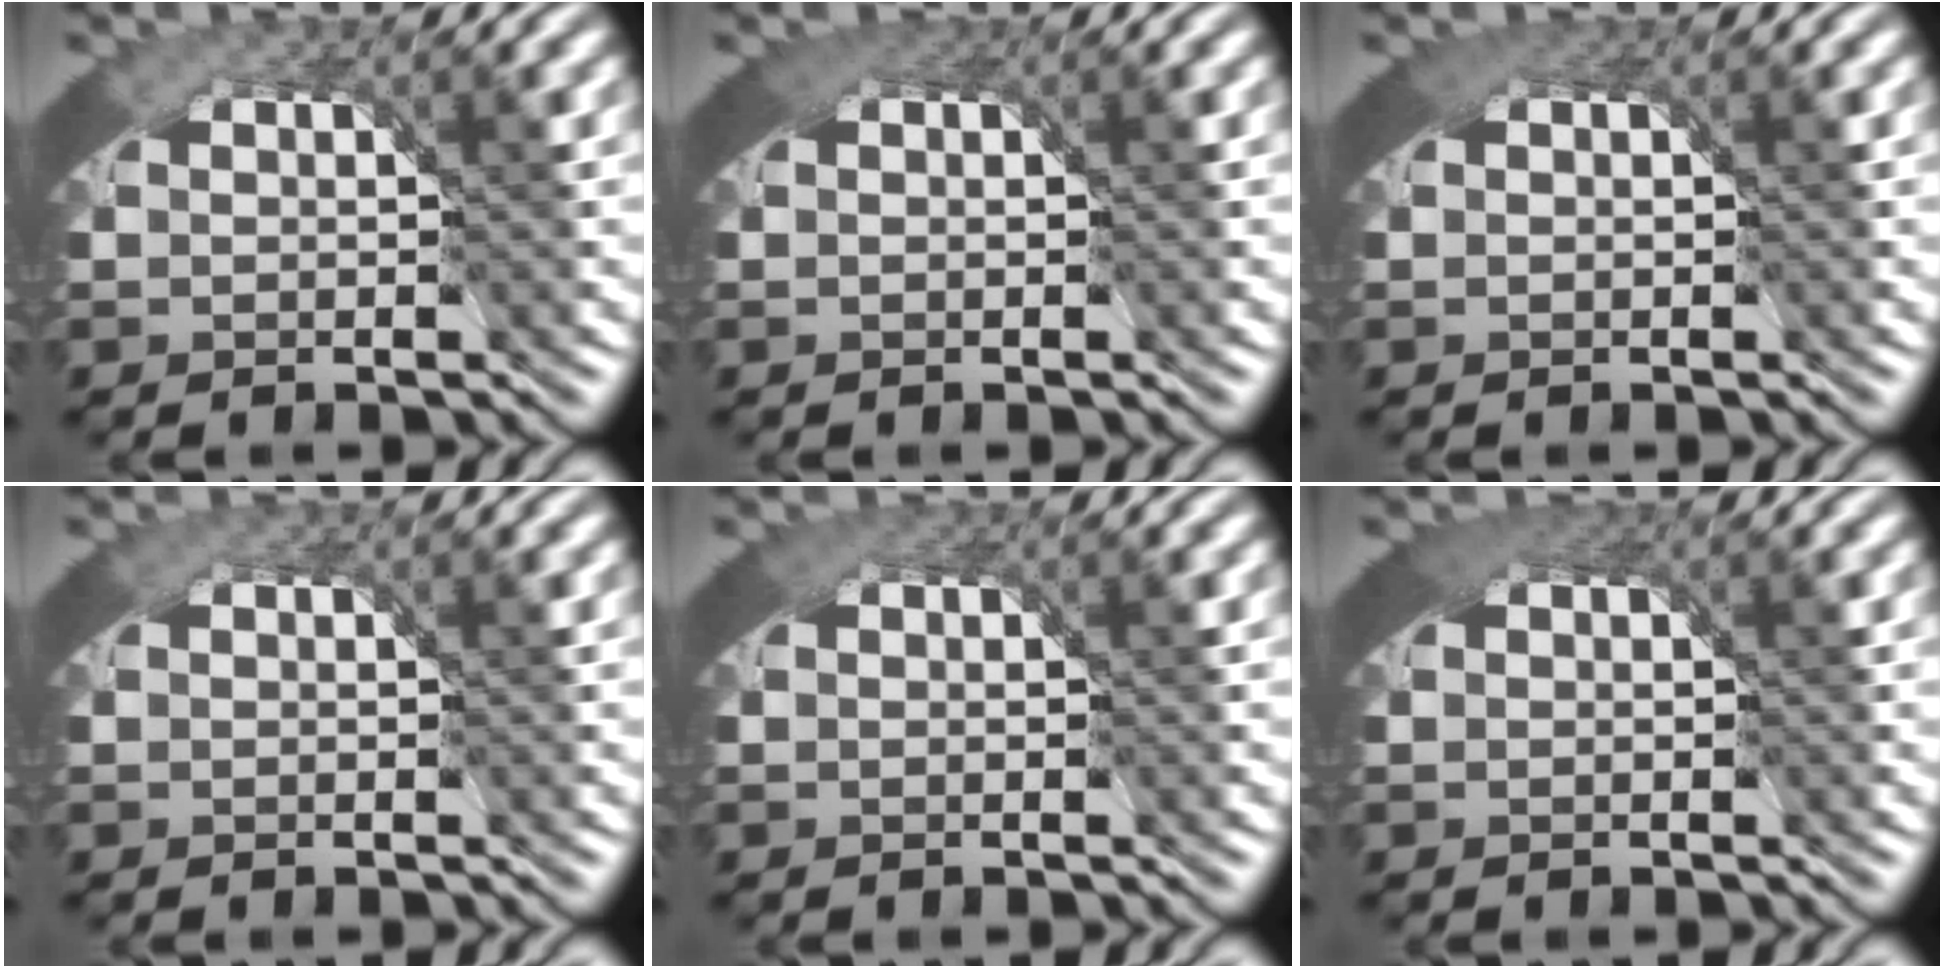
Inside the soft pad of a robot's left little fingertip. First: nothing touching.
{"total": 1.7, "force": [0.9, 1.0, 1.0], "torque": [-0.020, -0.004, 0.015]}
{"total": 1.4, "force": [0.8, 0.9, 0.8], "torque": [-0.016, -0.002, 0.013]}
{"total": 0.0}
{"total": 1.0, "force": [0.6, 0.7, 0.5], "torque": [-0.010, -0.002, 0.008]}
{"total": 2.2, "force": [1.0, 1.2, 1.6], "torque": [-0.029, -0.006, 0.017]}